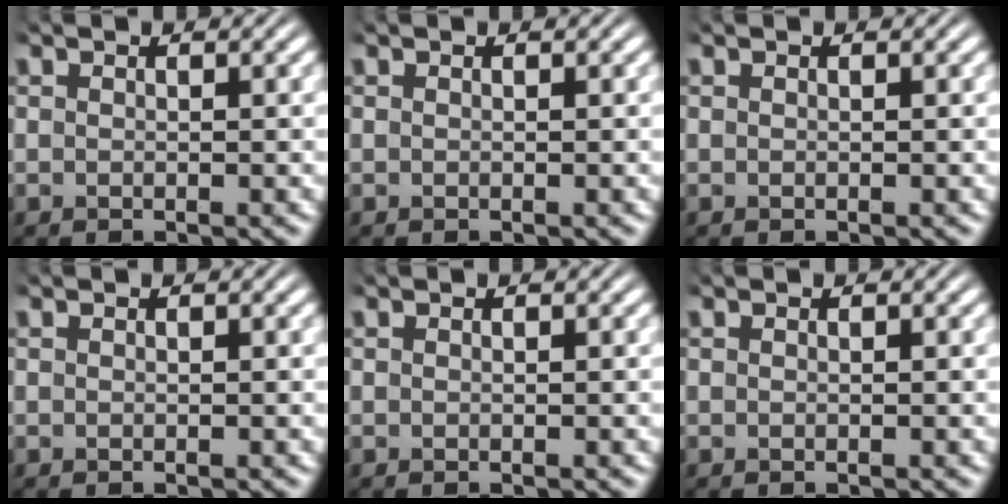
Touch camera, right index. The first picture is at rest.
{"total": 0.0}
{"total": 0.0}
{"total": 0.0}
{"total": 0.0}
{"total": 0.0}